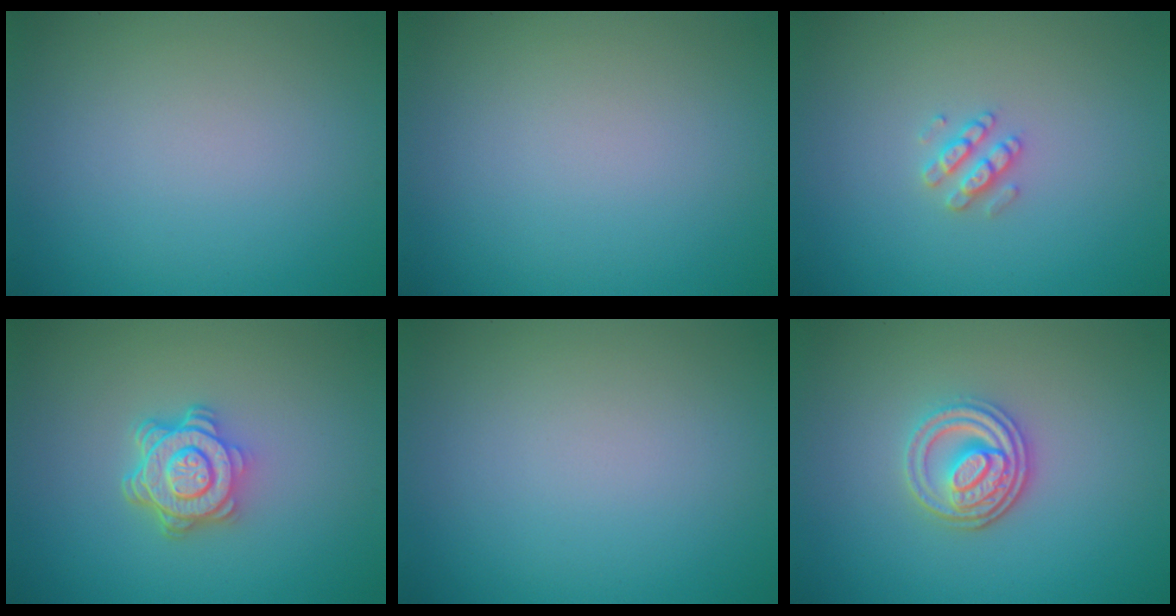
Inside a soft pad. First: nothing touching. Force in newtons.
{"total": 0.0}
{"total": 1.9, "press": 1.9, "slide": 0.3}
{"total": 4.5, "press": 3.4, "slide": 3.0}
{"total": 0.0}
{"total": 3.6, "press": 3.0, "slide": 1.9}